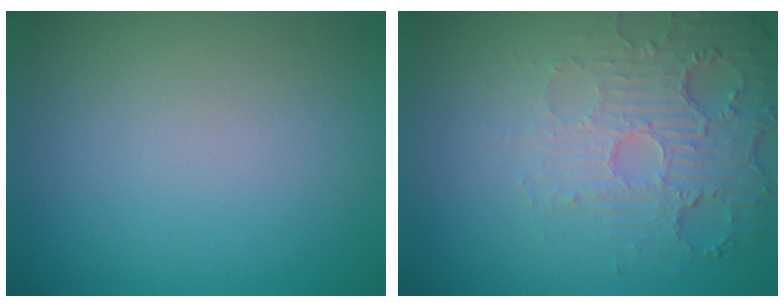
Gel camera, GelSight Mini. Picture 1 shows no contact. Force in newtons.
{"total": 6.0, "press": 3.6, "slide": 4.8}